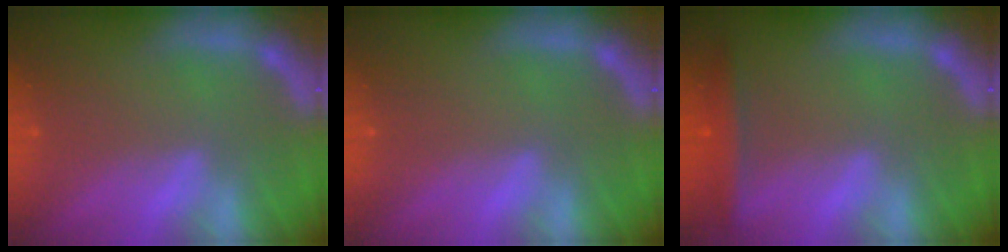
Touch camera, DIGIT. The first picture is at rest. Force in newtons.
{"total": 0.0}
{"total": 3.0}